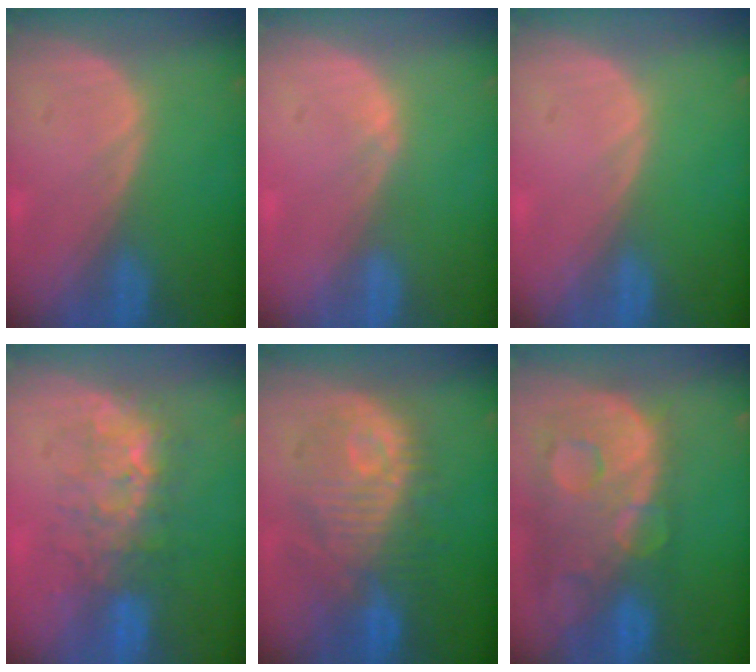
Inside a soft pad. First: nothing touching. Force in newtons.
{"total": 0.7, "press": 0.7, "slide": 0.3}
{"total": 0.0}
{"total": 7.6, "press": 7.3, "slide": 2.3}
{"total": 10.5, "press": 10.2, "slide": 2.3}
{"total": 13.6, "press": 11.1, "slide": 7.9}